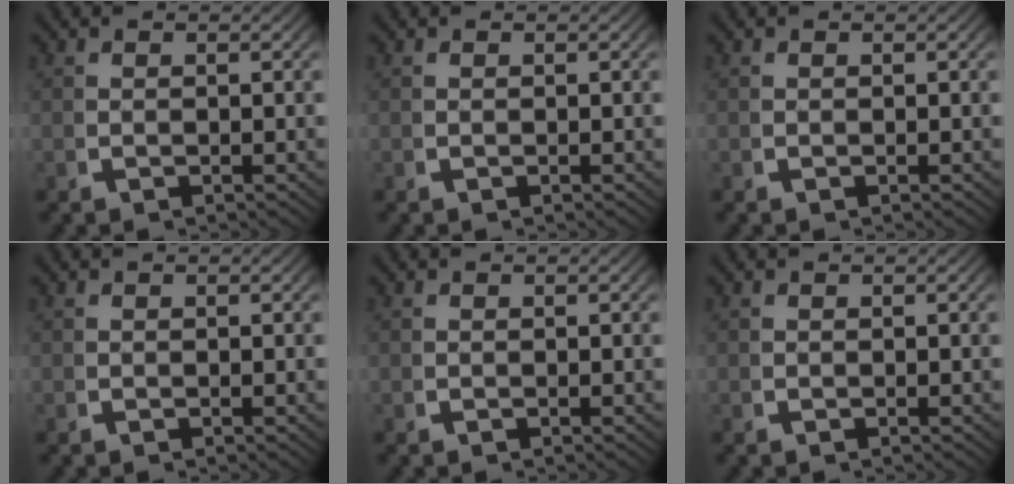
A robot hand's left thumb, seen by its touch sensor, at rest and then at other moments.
{"total": 0.0}
{"total": 0.0}
{"total": 0.0}
{"total": 0.0}
{"total": 0.0}